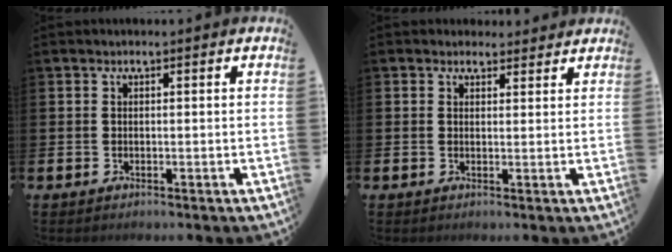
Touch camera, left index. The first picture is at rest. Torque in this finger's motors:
{"motor_torque": [1.04, -1.10, 0.27, 0.05]}